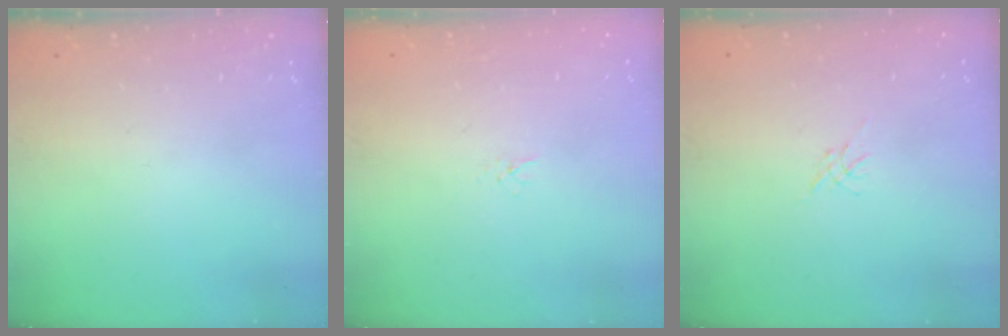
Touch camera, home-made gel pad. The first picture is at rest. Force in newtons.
{"total": 1.6, "press": 1.6, "slide": 0.2}
{"total": 0.0}